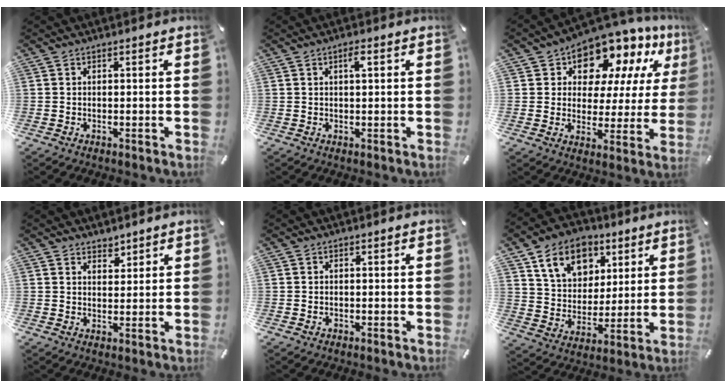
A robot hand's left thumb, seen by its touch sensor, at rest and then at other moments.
{"total": 1.9, "force": [0.7, 0.4, 1.8], "torque": [-0.036, 0.003, 0.009]}
{"total": 11.9, "force": [8.7, 7.0, 4.1], "torque": [-0.078, -0.073, 0.158]}
{"total": 3.0, "force": [2.4, 1.7, -0.1], "torque": [0.013, -0.015, 0.044]}
{"total": 0.5, "force": [-0.2, 0.4, 0.2], "torque": [-0.004, 0.002, -0.005]}
{"total": 13.1, "force": [7.0, 10.0, 4.9], "torque": [-0.088, -0.023, 0.132]}